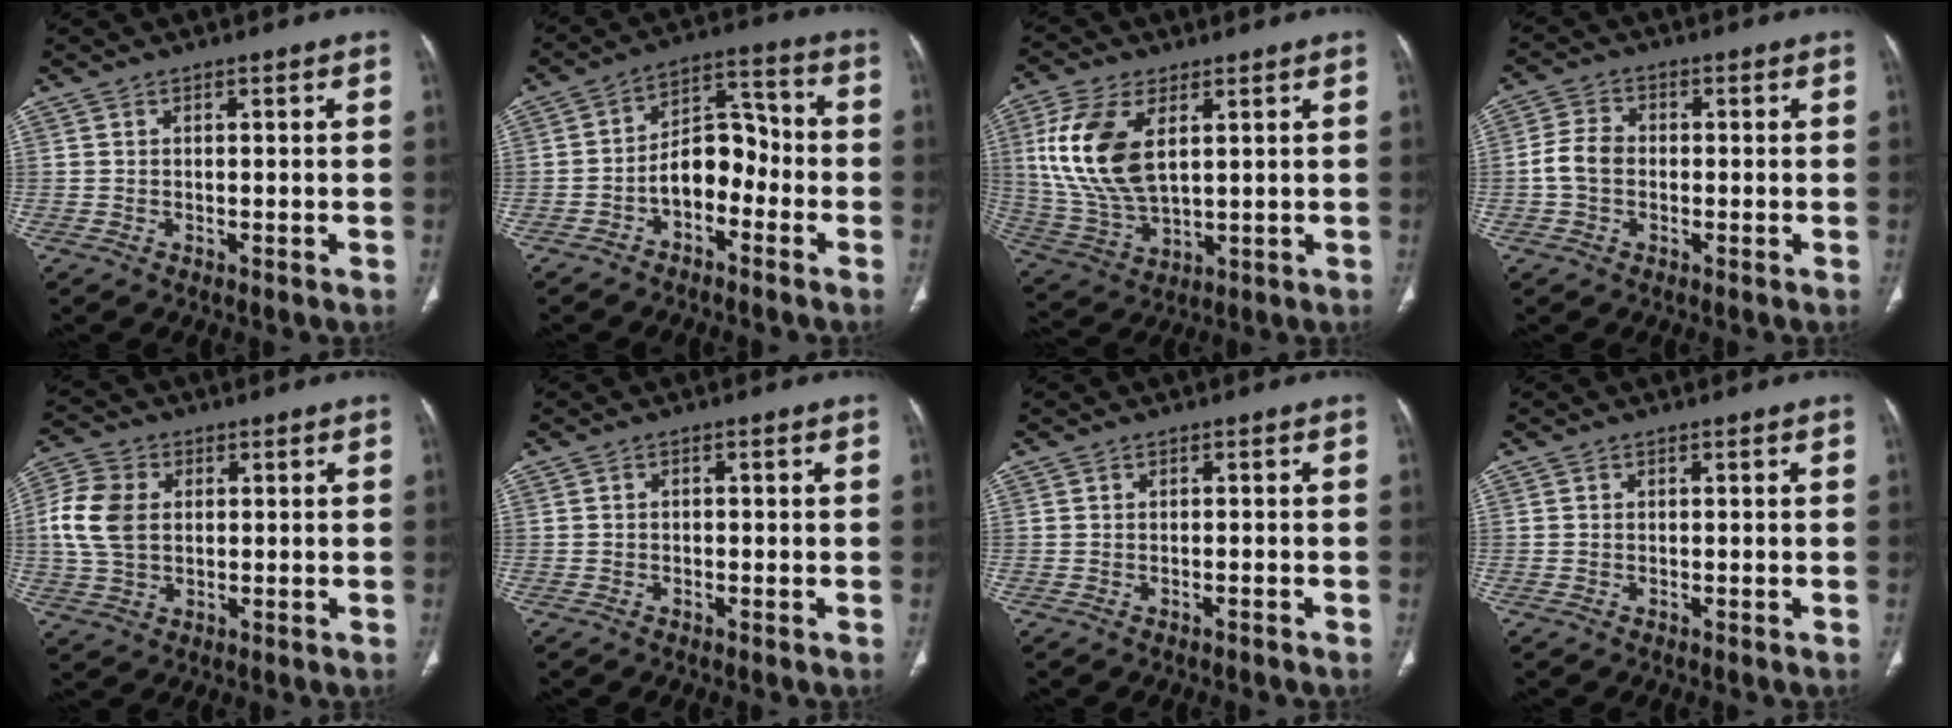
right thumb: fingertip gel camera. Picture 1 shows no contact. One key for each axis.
{"total": 9.1, "fx": -3.3, "fy": 5.9, "fz": 6.2, "tx": -0.072, "ty": 0.051, "tz": -0.065}
{"total": 15.1, "fx": 4.2, "fy": 8.0, "fz": 12.1, "tx": -0.256, "ty": -0.012, "tz": 0.093}
{"total": 5.0, "fx": -0.7, "fy": 3.7, "fz": 3.2, "tx": -0.061, "ty": 0.016, "tz": -0.020}
{"total": 9.8, "fx": 1.2, "fy": 7.0, "fz": 6.7, "tx": -0.142, "ty": 0.008, "tz": 0.025}
{"total": 0.5, "fx": -0.2, "fy": 0.4, "fz": 0.2, "tx": -0.003, "ty": 0.002, "tz": -0.005}
{"total": 0.5, "fx": -0.4, "fy": 0.1, "fz": 0.3, "tx": -0.014, "ty": 0.006, "tz": -0.005}
{"total": 0.0}